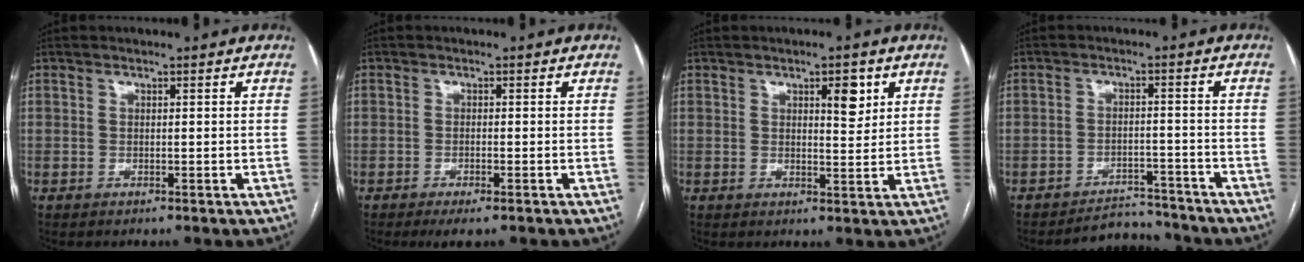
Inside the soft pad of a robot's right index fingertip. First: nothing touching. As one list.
[{"total": 2.8, "force": [-1.9, 0.6, 2.0], "torque": [-0.031, -0.005, -0.027]}, {"total": 4.2, "force": [2.0, 1.3, 3.5], "torque": [-0.048, -0.005, 0.029]}, {"total": 5.3, "force": [-5.1, 1.2, -0.7], "torque": [0.017, 0.016, -0.079]}]